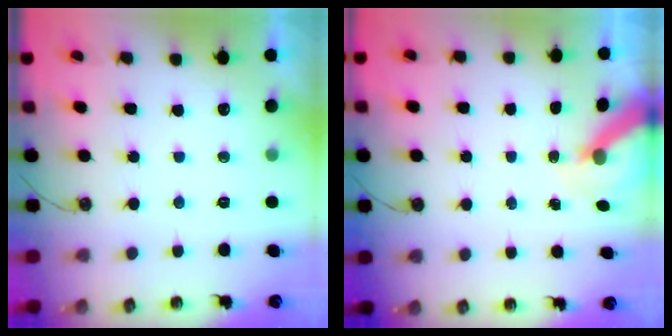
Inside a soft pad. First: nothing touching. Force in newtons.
{"total": 6.4, "press": 6.4, "slide": 0.3}